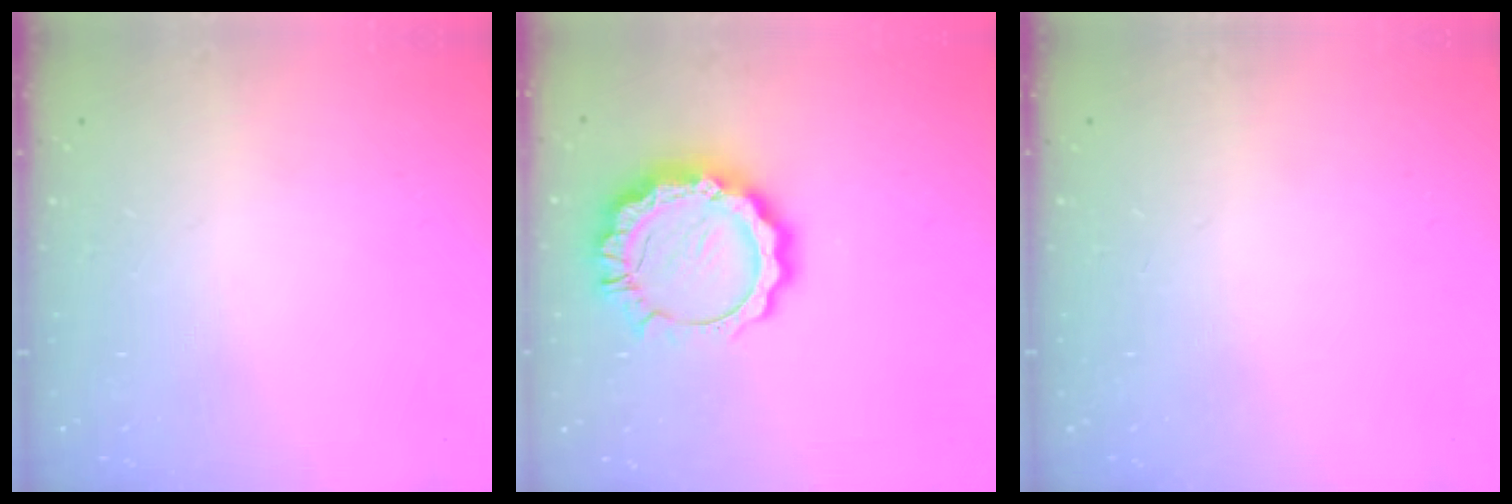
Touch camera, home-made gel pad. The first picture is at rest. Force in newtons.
{"total": 12.7, "press": 12.7, "slide": 1.0}
{"total": 0.0}